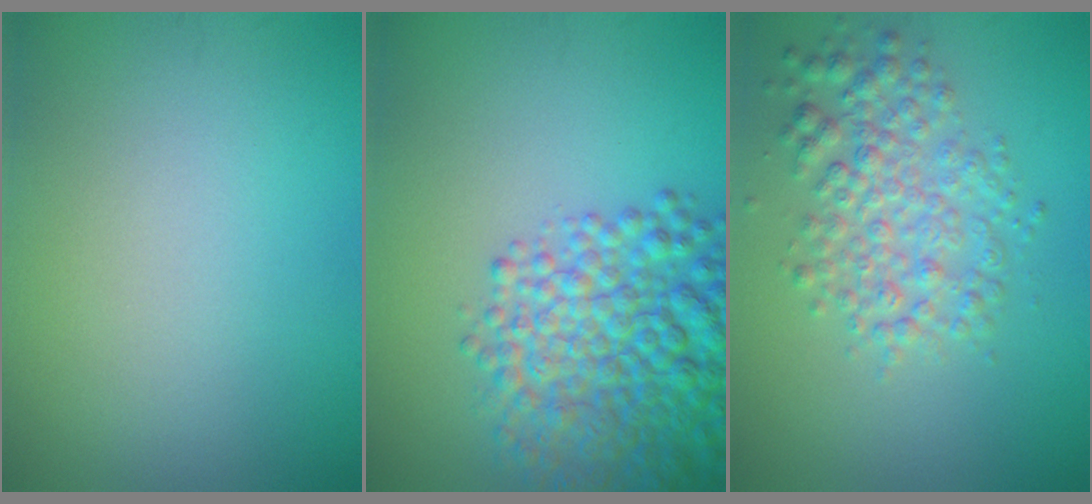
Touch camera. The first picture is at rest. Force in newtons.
{"total": 7.8, "press": 7.8, "slide": 0.3}
{"total": 4.3, "press": 4.3, "slide": 0.1}